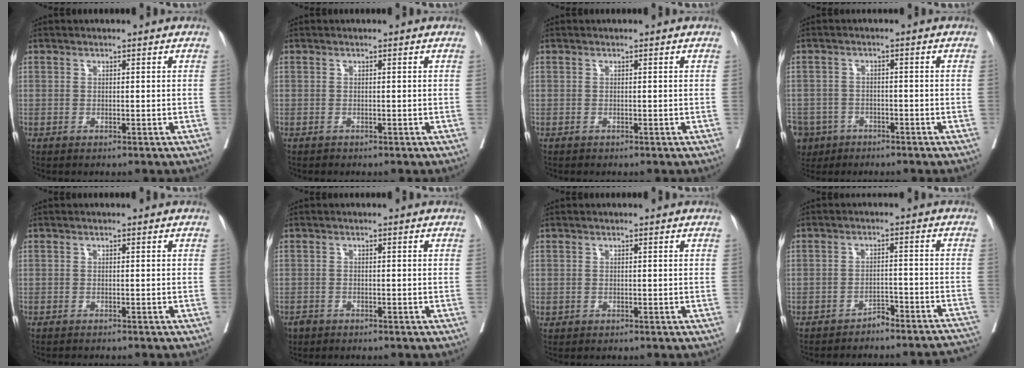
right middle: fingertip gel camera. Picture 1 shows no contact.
{"total": 0.0}
{"total": 0.0}
{"total": 10.1, "force": [-6.0, 7.8, 2.5], "torque": [-0.083, -0.008, -0.096]}
{"total": 1.4, "force": [-1.3, 0.1, 0.3], "torque": [-0.008, -0.004, -0.019]}
{"total": 1.9, "force": [-1.5, 1.2, 0.2], "torque": [-0.009, 0.001, -0.027]}
{"total": 0.0}
{"total": 9.4, "force": [-8.9, 2.1, 2.1], "torque": [0.004, 0.019, -0.104]}